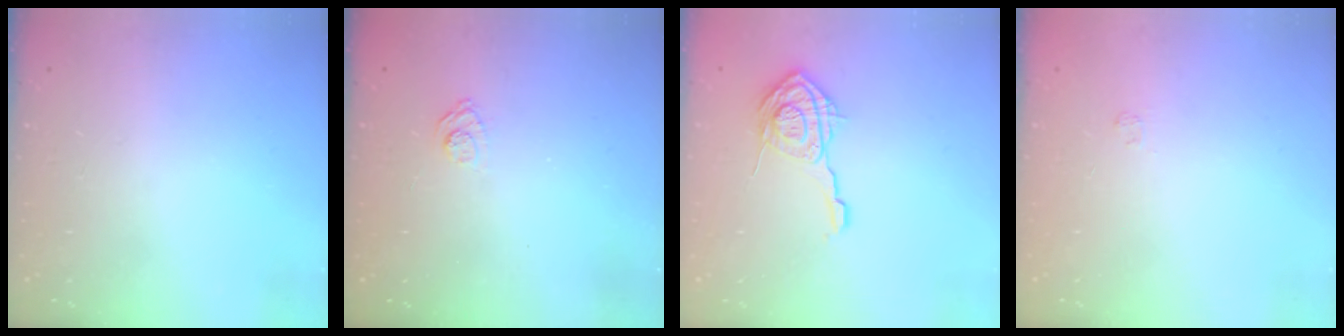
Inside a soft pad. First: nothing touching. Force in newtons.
{"total": 3.1, "press": 2.8, "slide": 1.3}
{"total": 14.9, "press": 14.9, "slide": 0.5}
{"total": 1.7, "press": 1.2, "slide": 1.1}